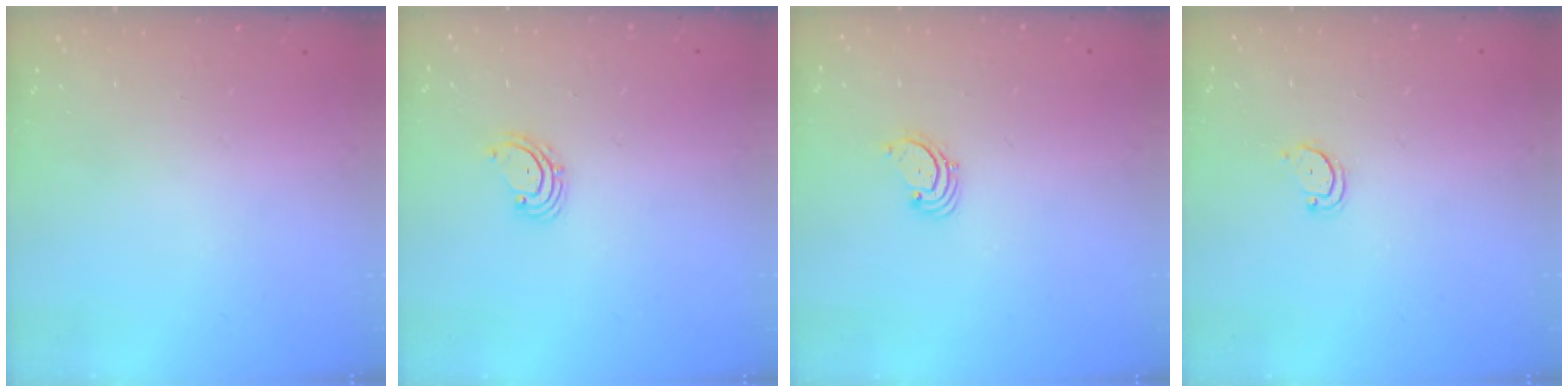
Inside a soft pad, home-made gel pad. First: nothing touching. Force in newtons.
{"total": 2.5, "press": 2.4, "slide": 0.4}
{"total": 1.7, "press": 1.7, "slide": 0.2}
{"total": 3.0, "press": 3.0, "slide": 0.2}